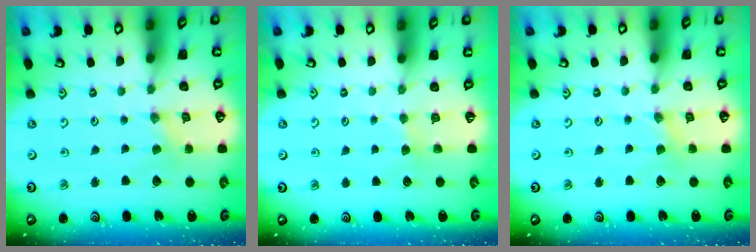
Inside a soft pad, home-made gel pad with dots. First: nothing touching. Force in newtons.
{"total": 2.9, "press": 2.9, "slide": 0.4}
{"total": 1.8, "press": 1.8, "slide": 0.4}